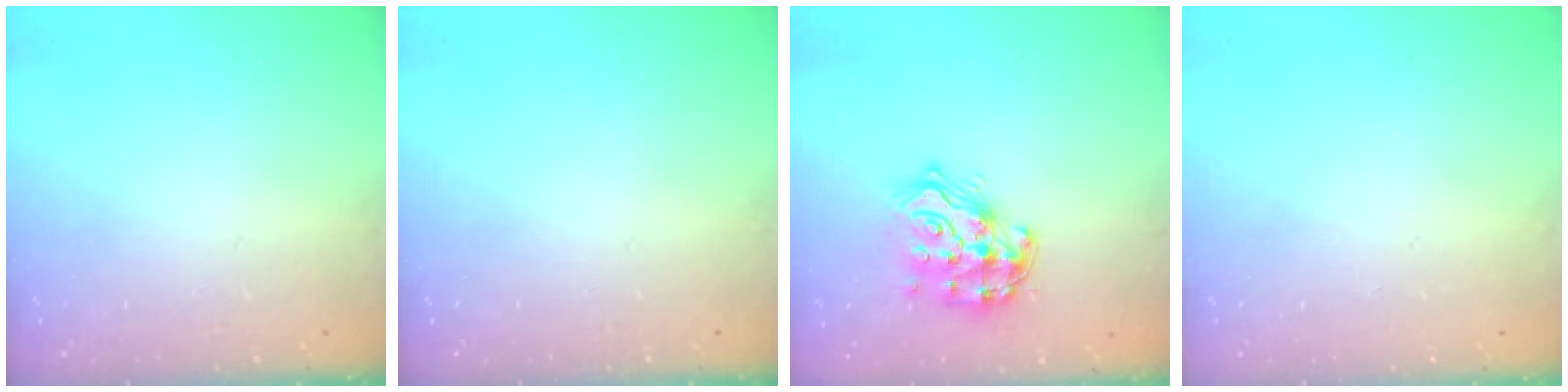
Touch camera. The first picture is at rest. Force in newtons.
{"total": 0.0}
{"total": 15.8, "press": 15.7, "slide": 1.3}
{"total": 0.6, "press": 0.5, "slide": 0.2}